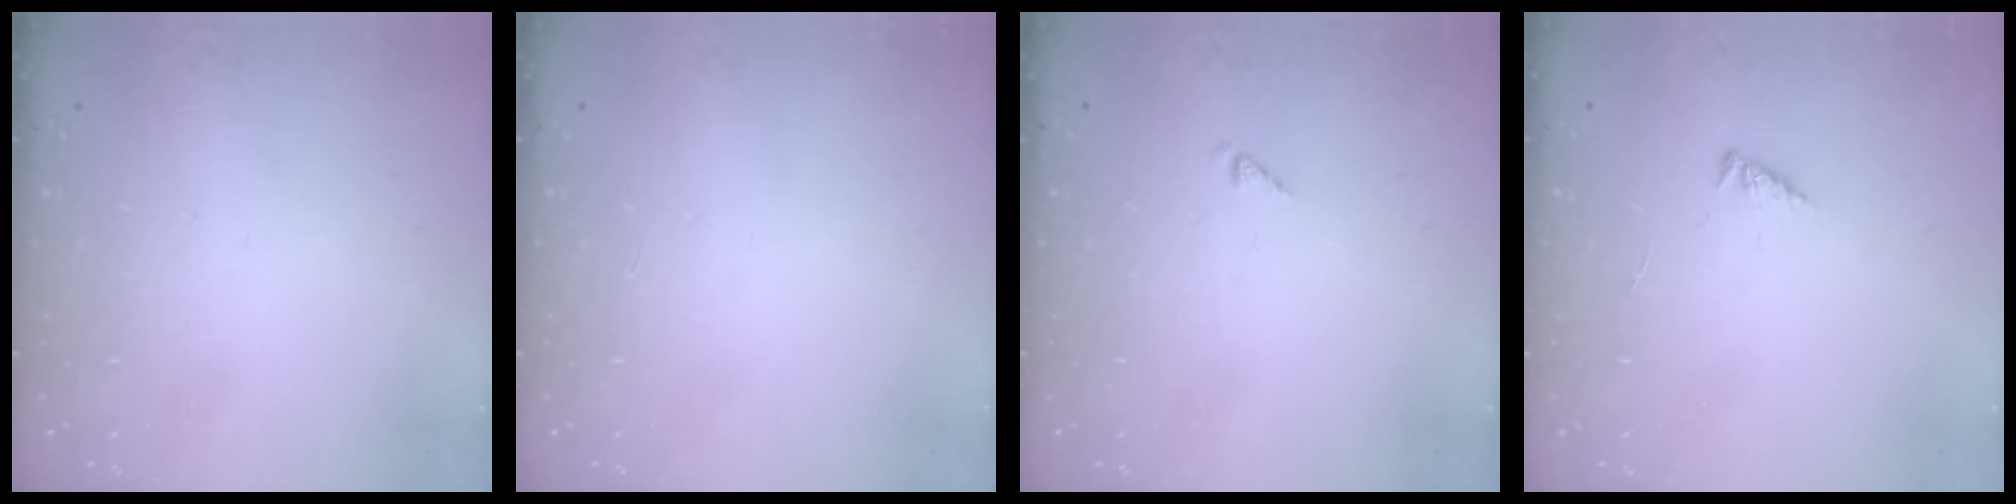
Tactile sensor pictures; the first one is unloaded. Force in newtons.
{"total": 0.0}
{"total": 0.8, "press": 0.8, "slide": 0.2}
{"total": 1.4, "press": 1.3, "slide": 0.3}